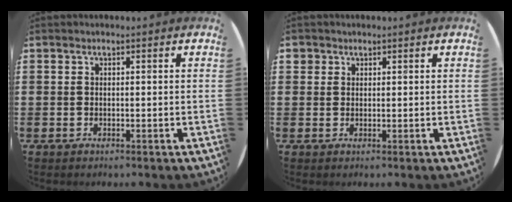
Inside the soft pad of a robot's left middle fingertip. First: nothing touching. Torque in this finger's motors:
{"motor_torque": [-0.02, 0.03, 0.00, 0.00]}